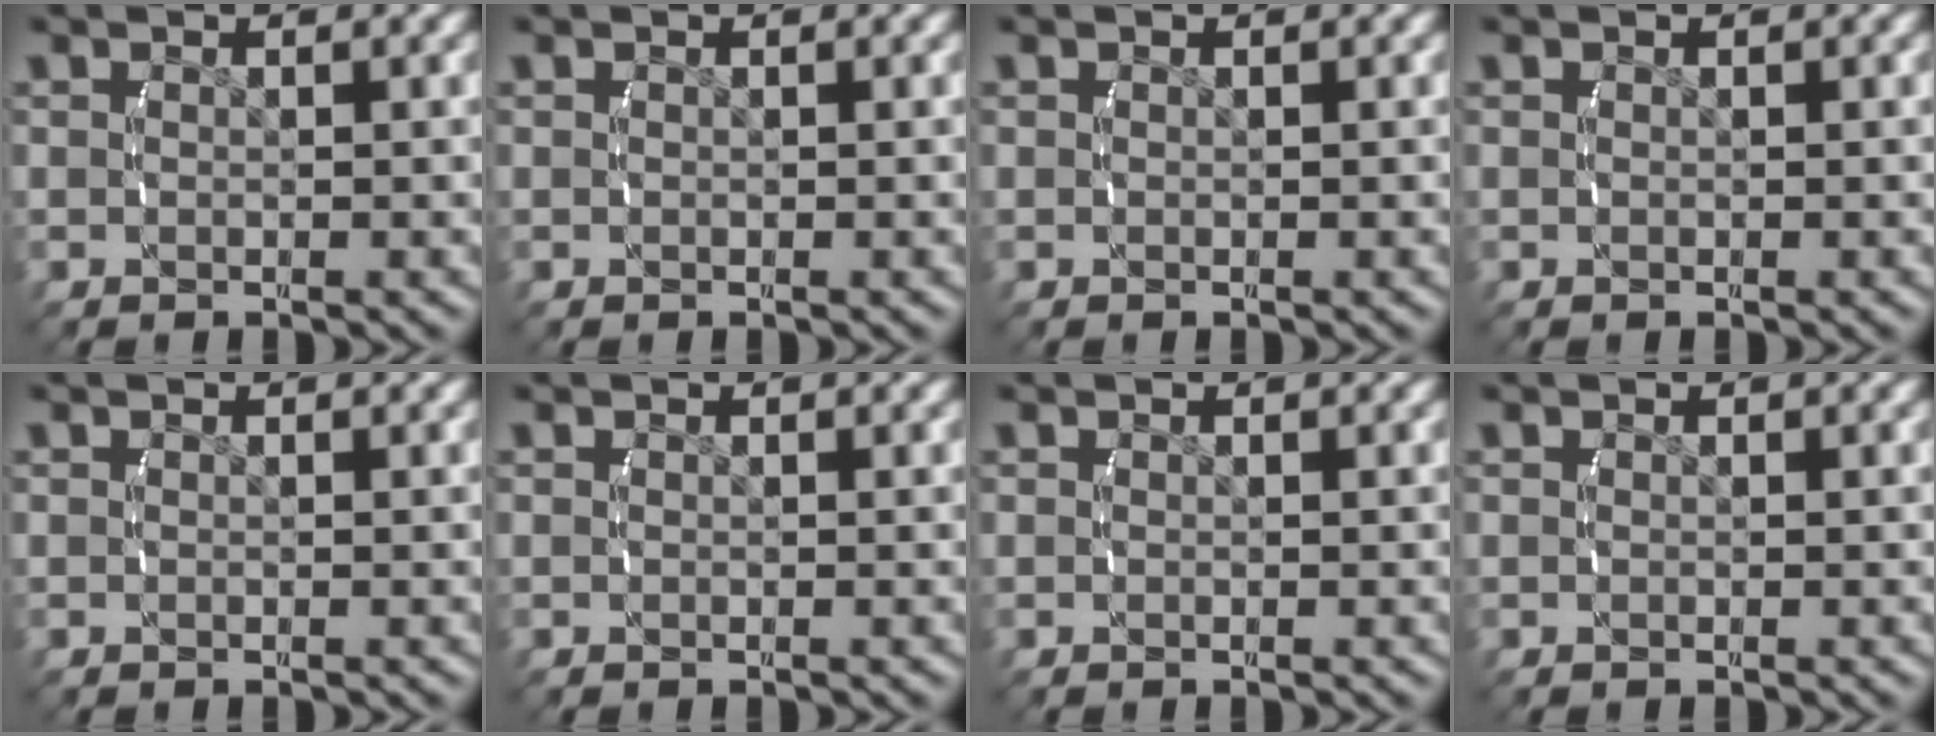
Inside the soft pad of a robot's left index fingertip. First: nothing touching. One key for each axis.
{"total": 0.0}
{"total": 0.0}
{"total": 0.0}
{"total": 0.0}
{"total": 0.0}
{"total": 0.0}
{"total": 0.0}